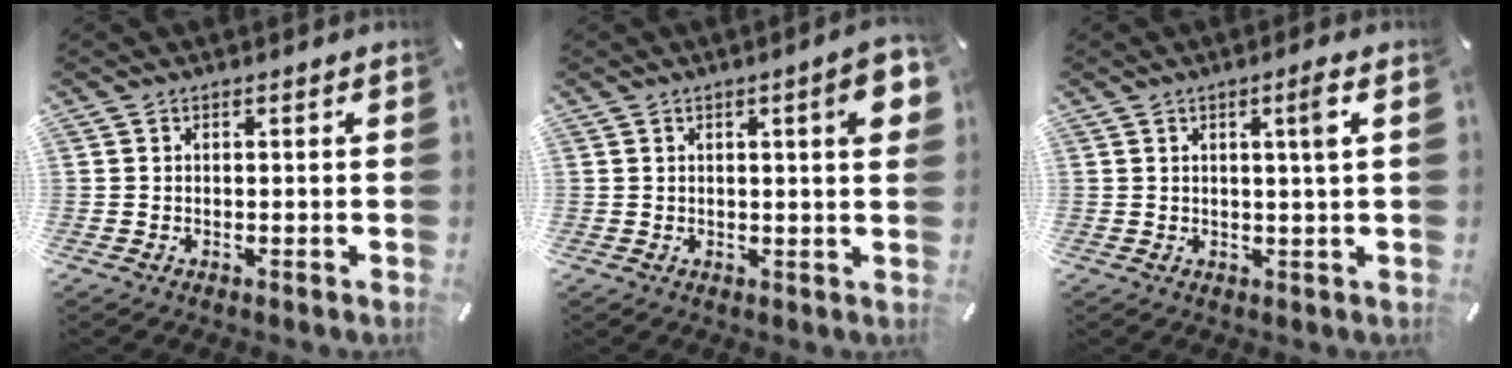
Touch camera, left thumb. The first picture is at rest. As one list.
[{"total": 6.8, "force": [1.9, 1.3, 6.4], "torque": [-0.096, -0.003, 0.027]}, {"total": 4.3, "force": [1.5, -0.2, 4.0], "torque": [-0.071, -0.006, 0.019]}]